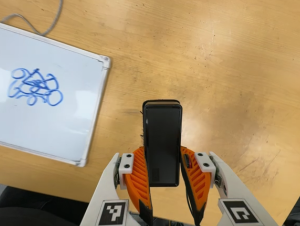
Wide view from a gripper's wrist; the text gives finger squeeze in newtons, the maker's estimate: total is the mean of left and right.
{"total": 6.4, "left": 4.6, "right": 8.2}